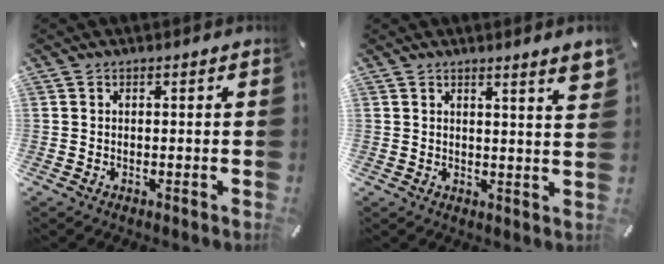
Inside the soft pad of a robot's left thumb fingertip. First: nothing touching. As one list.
[{"total": 4.0, "force": [2.7, -0.2, 3.0], "torque": [-0.046, -0.019, 0.044]}]